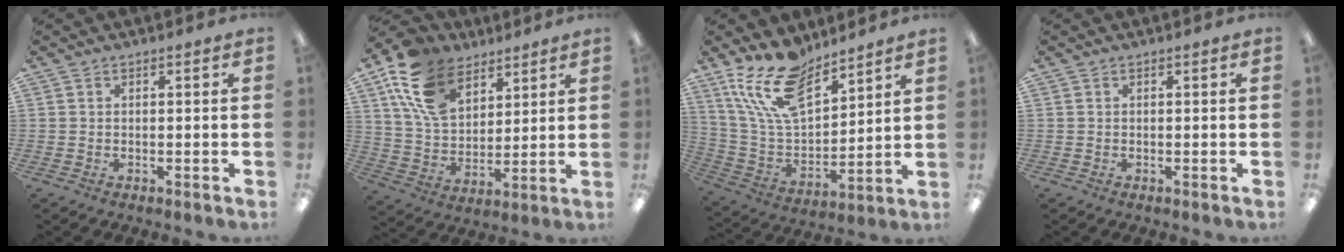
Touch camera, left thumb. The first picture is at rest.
{"total": 16.4, "force": [9.8, 10.3, 8.2], "torque": [-0.176, -0.034, 0.189]}
{"total": 17.8, "force": [12.5, 8.5, 9.4], "torque": [-0.201, -0.062, 0.230]}
{"total": 0.0}